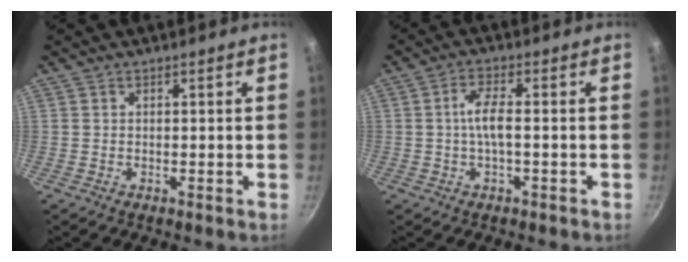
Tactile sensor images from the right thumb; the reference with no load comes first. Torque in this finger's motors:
{"motor_torque": [2.93, 1.21, 1.50, -1.27, 0.54]}